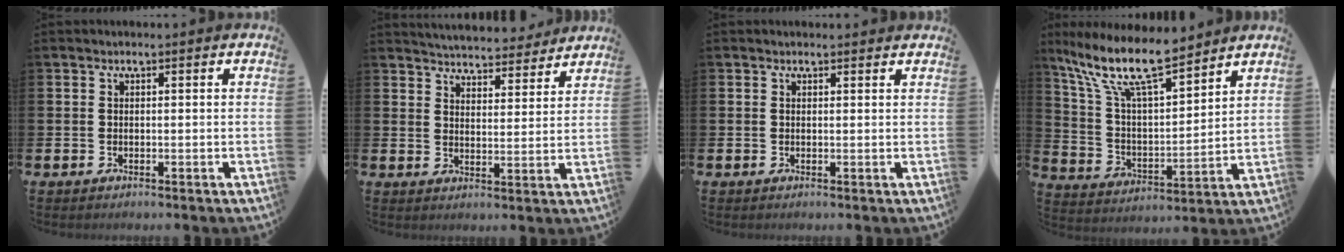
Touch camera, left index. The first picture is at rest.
{"total": 5.2, "force": [5.1, 0.7, 0.1], "torque": [-0.020, -0.039, 0.090]}
{"total": 0.7, "force": [0.6, 0.2, 0.1], "torque": [0.009, -0.003, 0.009]}
{"total": 12.3, "force": [10.2, 2.5, 6.3], "torque": [-0.165, -0.051, 0.181]}